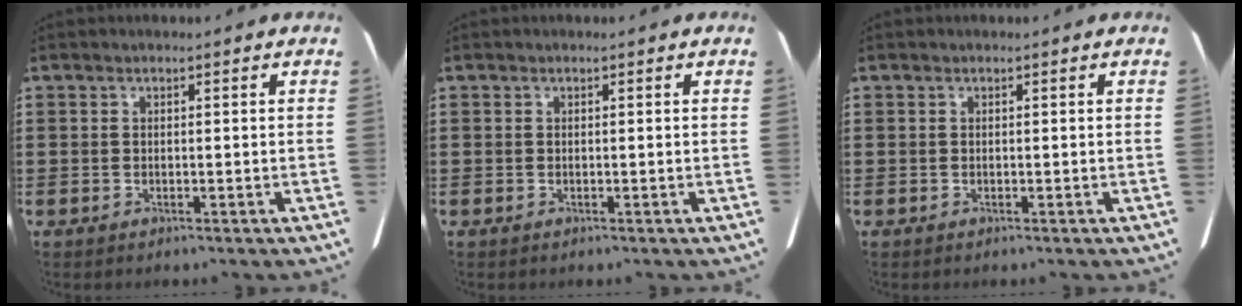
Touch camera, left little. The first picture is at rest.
{"total": 0.0}
{"total": 0.0}